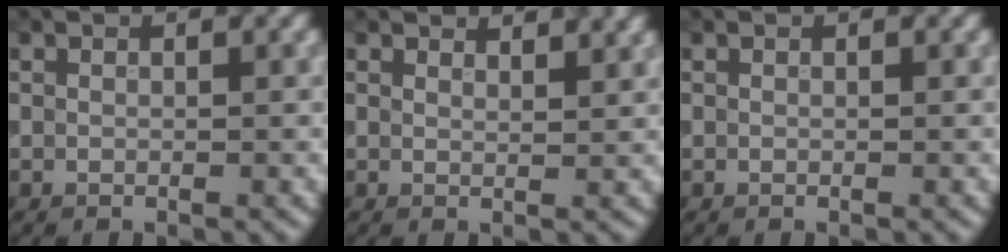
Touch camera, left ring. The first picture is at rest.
{"total": 3.5, "force": [3.2, 0.9, 1.2], "torque": [-0.007, 0.011, 0.030]}
{"total": 0.0}